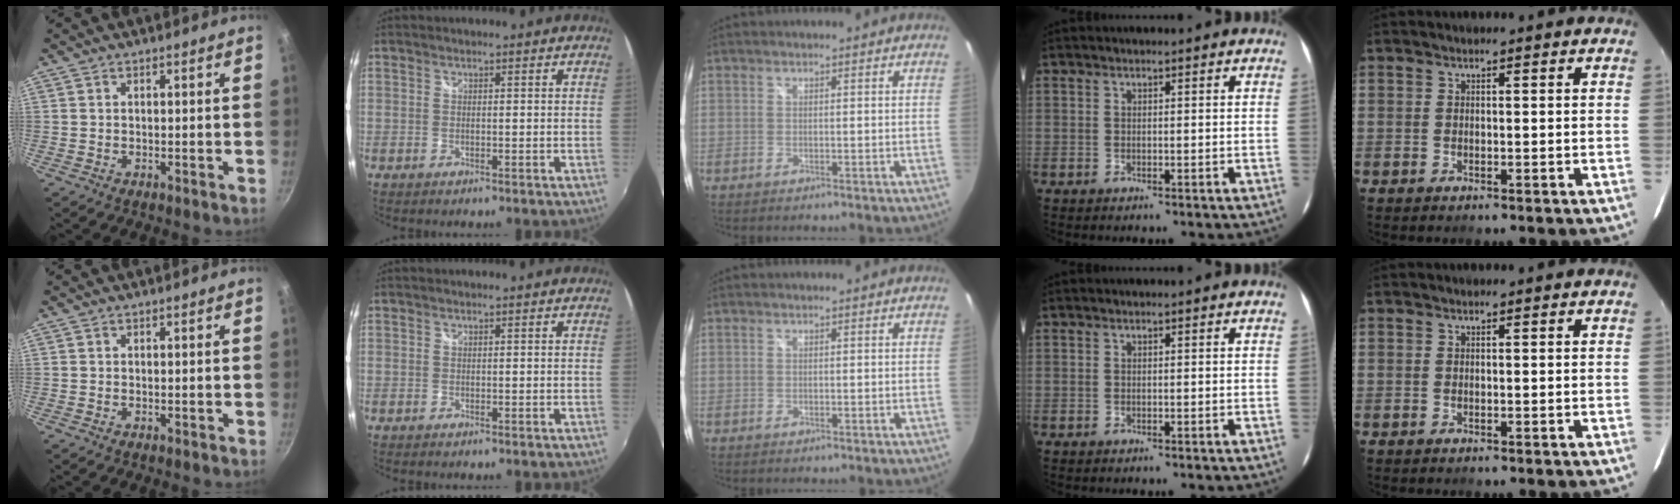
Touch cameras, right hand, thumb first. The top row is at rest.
{}